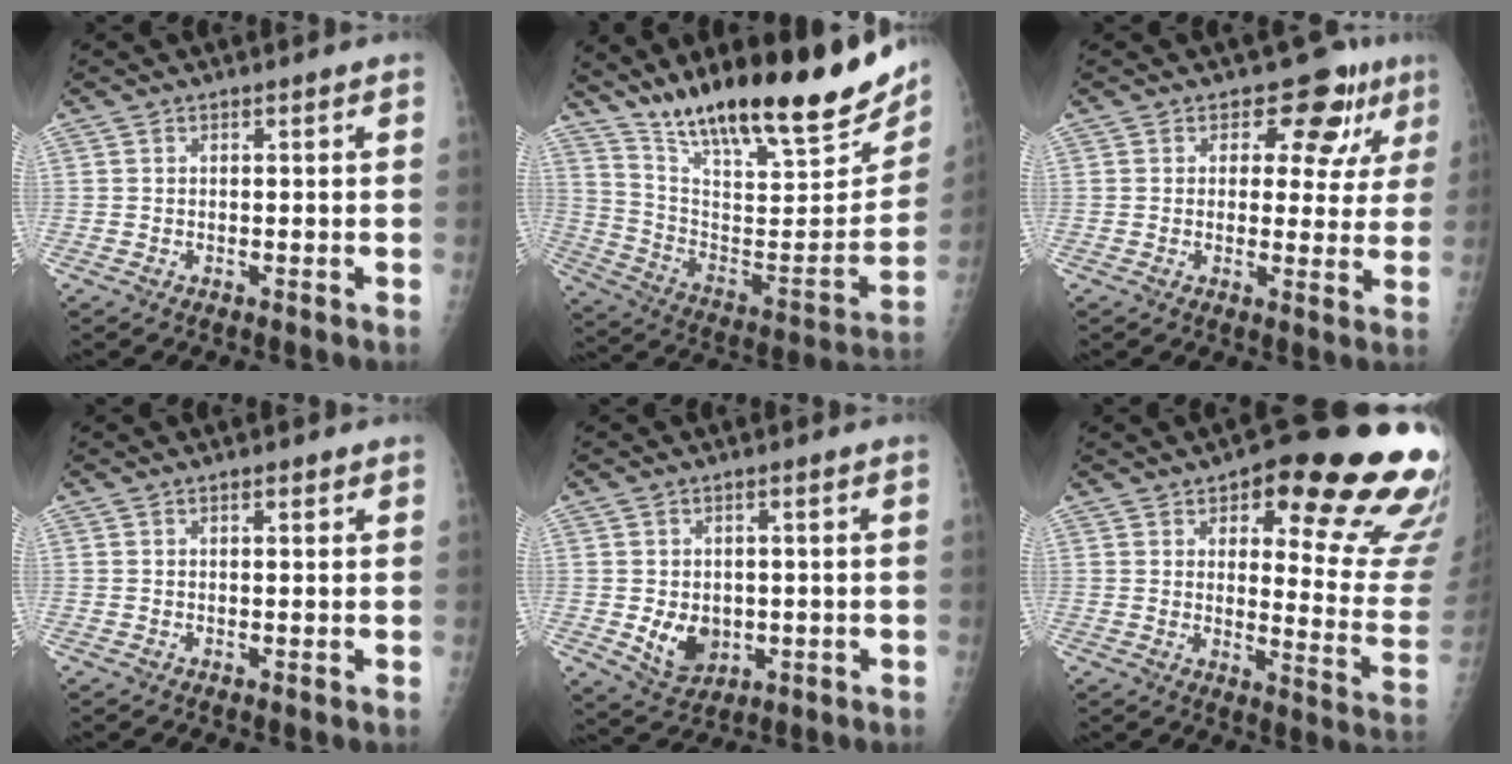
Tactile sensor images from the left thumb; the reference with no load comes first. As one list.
[{"total": 28.1, "force": [20.4, 6.6, 18.2], "torque": [-0.261, -0.076, 0.328]}, {"total": 8.5, "force": [4.7, 5.6, 4.3], "torque": [-0.009, -0.017, 0.047]}, {"total": 1.0, "force": [0.7, 0.4, 0.7], "torque": [-0.008, -0.002, 0.009]}, {"total": 6.5, "force": [-0.7, 5.1, 4.1], "torque": [-0.048, -0.009, 0.006]}, {"total": 23.2, "force": [14.0, 7.3, 16.9], "torque": [-0.161, -0.080, 0.175]}]